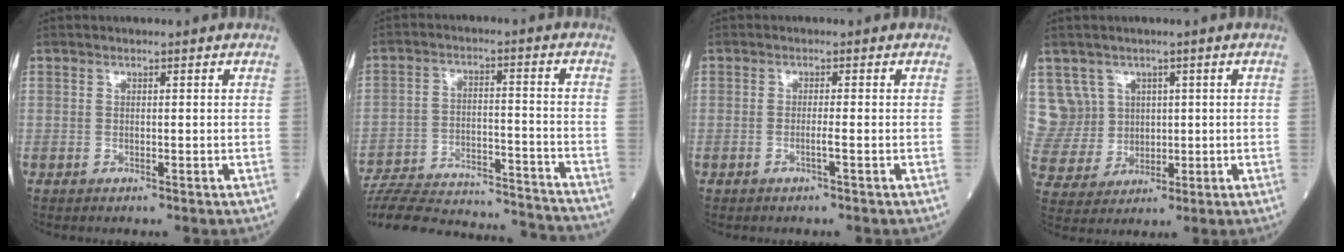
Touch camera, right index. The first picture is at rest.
{"total": 25.7, "force": [-24.3, 3.1, 7.8], "torque": [-0.138, -0.017, -0.344]}
{"total": 1.3, "force": [-0.6, -0.3, 1.1], "torque": [-0.020, 0.000, -0.013]}
{"total": 8.7, "force": [3.1, 8.1, 0.4], "torque": [-0.022, 0.042, 0.079]}